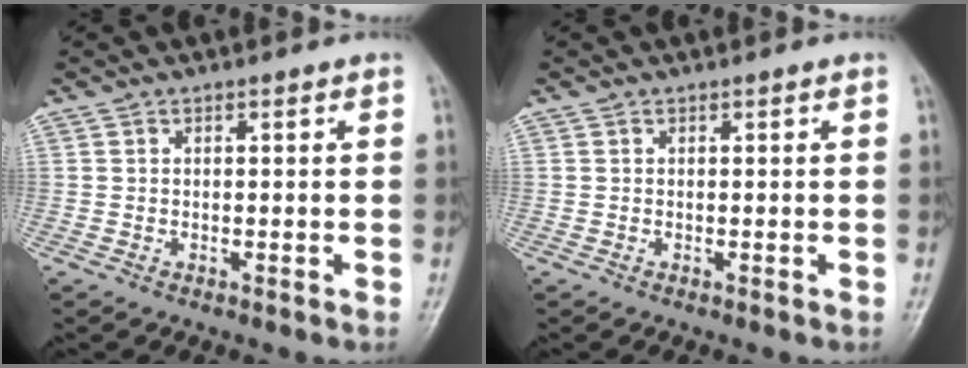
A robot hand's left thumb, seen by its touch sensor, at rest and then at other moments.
{"total": 0.0}